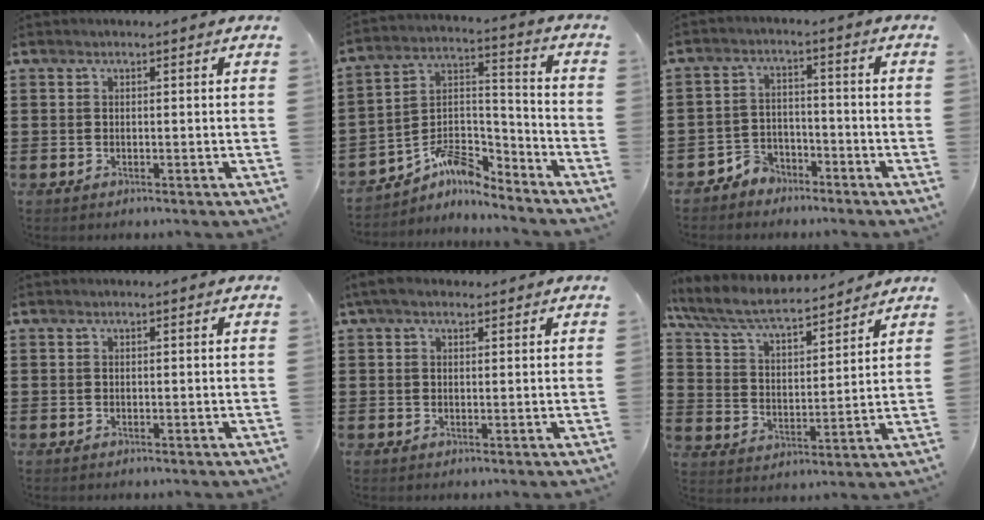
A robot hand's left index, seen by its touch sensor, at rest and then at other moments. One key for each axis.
{"total": 7.6, "fx": -6.4, "fy": 2.7, "fz": 3.1, "tx": -0.069, "ty": 0.006, "tz": -0.129}
{"total": 4.1, "fx": -3.8, "fy": 1.7, "fz": 0.1, "tx": -0.018, "ty": 0.005, "tz": -0.081}
{"total": 0.0}
{"total": 2.6, "fx": 1.5, "fy": 1.4, "fz": 1.5, "tx": -0.034, "ty": 0.010, "tz": 0.028}
{"total": 7.3, "fx": 6.5, "fy": 1.2, "fz": 3.2, "tx": -0.089, "ty": -0.034, "tz": 0.110}